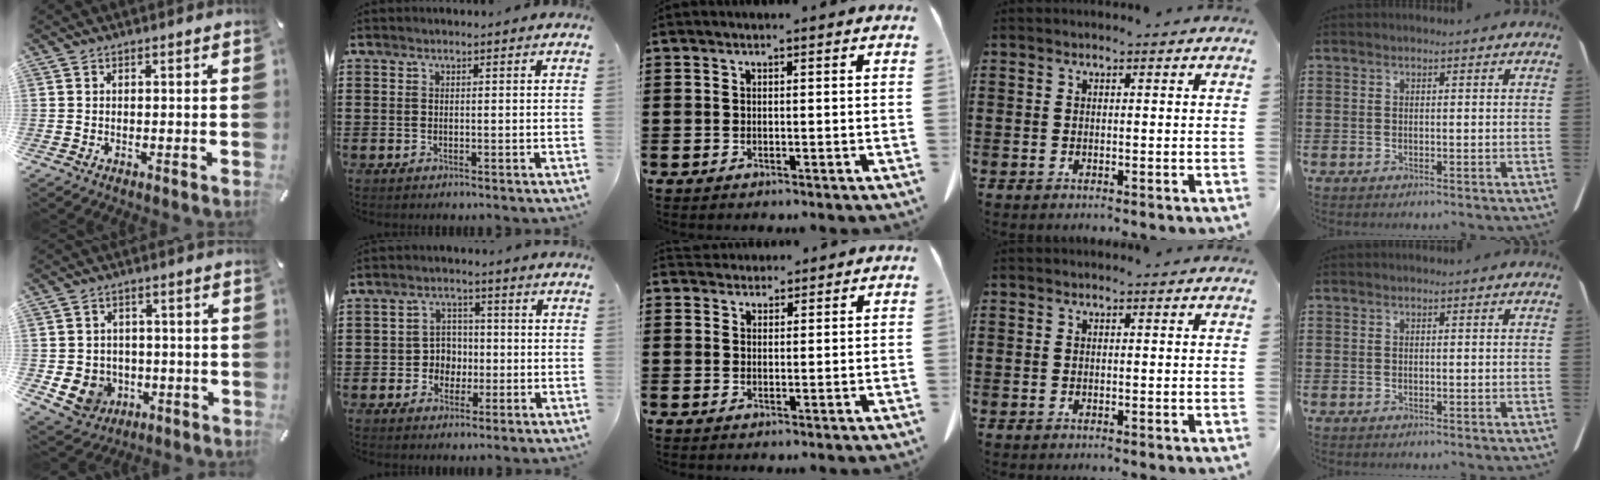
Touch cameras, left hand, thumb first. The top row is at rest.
{"thumb": {"total": 7.9, "force": [-1.7, 7.4, 2.2], "torque": [-0.057, 0.003, -0.029]}, "index": {"total": 4.2, "force": [-0.8, 3.9, 1.3], "torque": [-0.040, 0.010, -0.019]}, "middle": {"total": 2.4, "force": [2.3, 0.8, 0.1], "torque": [-0.007, -0.001, 0.044]}}